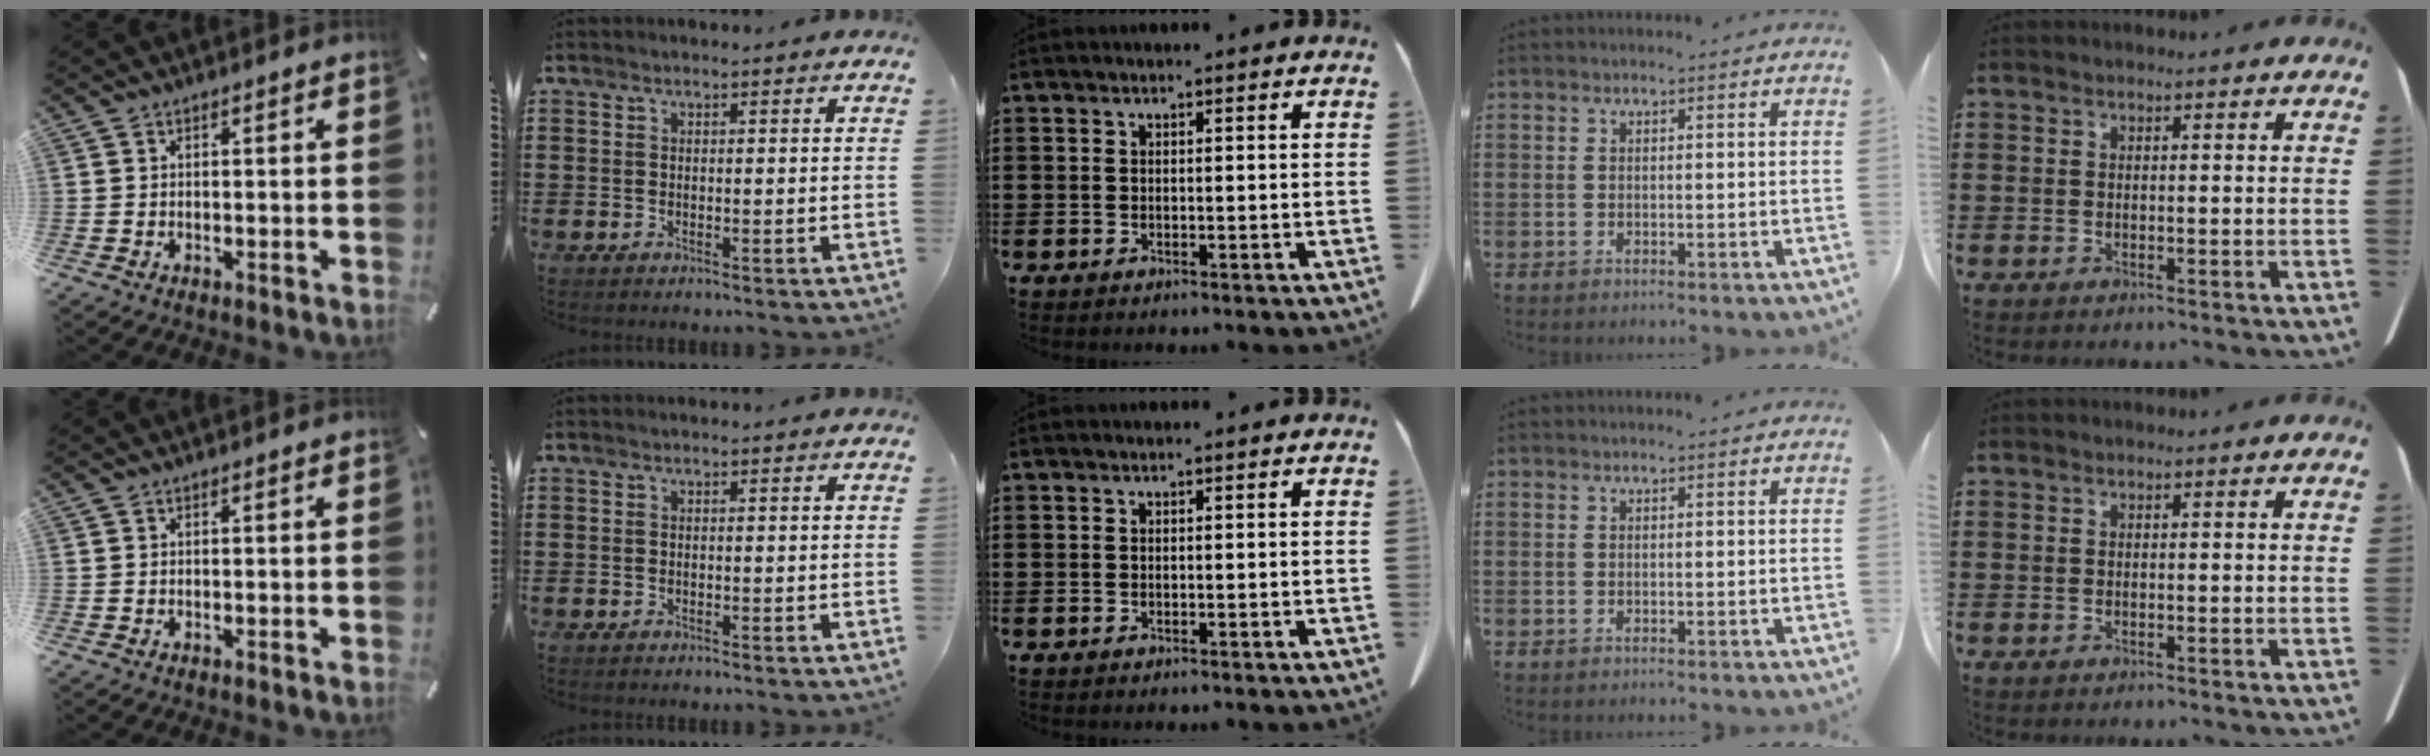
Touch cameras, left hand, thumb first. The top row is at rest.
{}